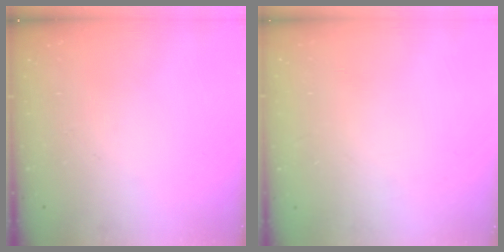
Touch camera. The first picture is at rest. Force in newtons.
{"total": 2.2, "press": 2.2, "slide": 0.1}